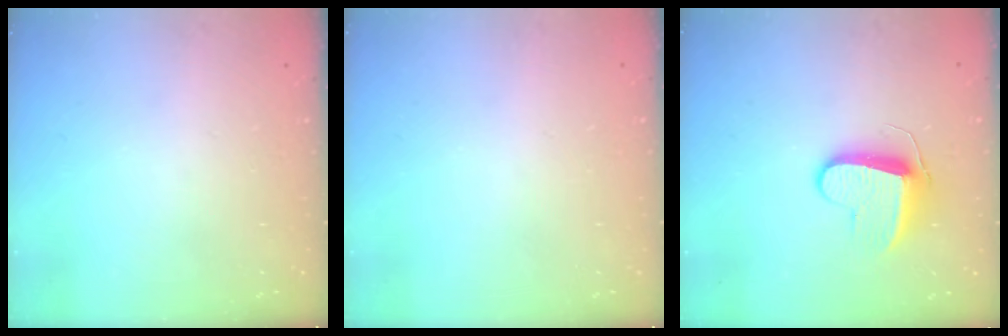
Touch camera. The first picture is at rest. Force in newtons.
{"total": 0.6, "press": 0.6, "slide": 0.2}
{"total": 9.0, "press": 9.0, "slide": 0.6}